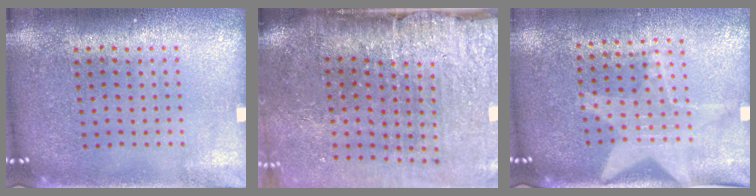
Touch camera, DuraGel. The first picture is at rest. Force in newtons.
{"total": 4.8, "press": 3.9, "slide": 2.7}
{"total": 1.8, "press": 1.5, "slide": 1.1}